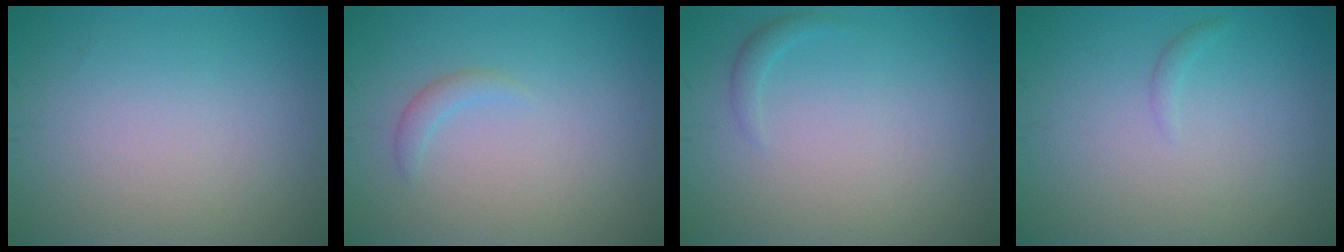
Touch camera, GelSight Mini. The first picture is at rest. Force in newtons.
{"total": 1.1, "press": 1.1, "slide": 0.1}
{"total": 0.9, "press": 0.9, "slide": 0.0}
{"total": 0.6, "press": 0.6, "slide": 0.1}